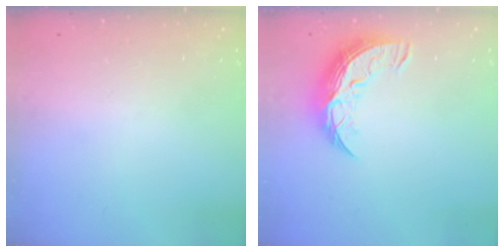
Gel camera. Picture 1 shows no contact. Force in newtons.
{"total": 10.7, "press": 10.6, "slide": 0.6}